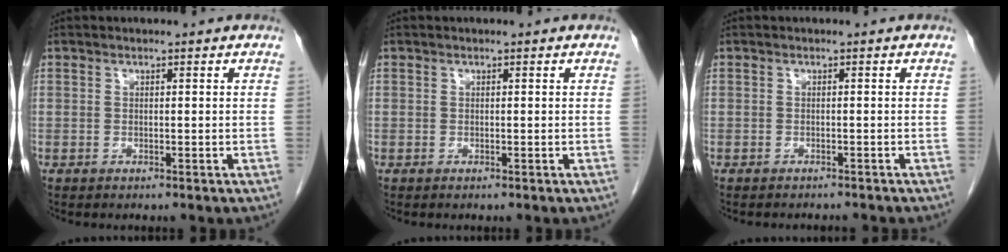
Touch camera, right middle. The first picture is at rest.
{"total": 0.0}
{"total": 3.4, "force": [-3.2, 0.7, 0.8], "torque": [-0.008, -0.003, -0.039]}